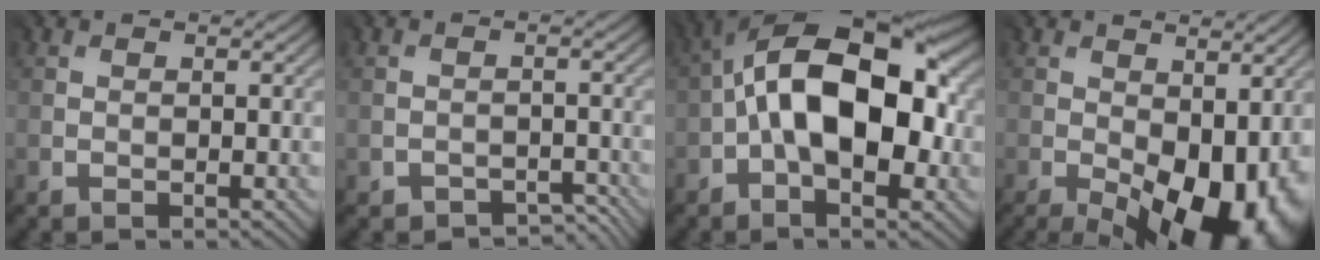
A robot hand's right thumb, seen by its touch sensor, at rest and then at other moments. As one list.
[{"total": 2.4, "force": [-2.2, 0.8, 0.0], "torque": [0.008, -0.003, -0.027]}, {"total": 15.9, "force": [-0.6, 8.3, 13.5], "torque": [-0.209, 0.040, -0.025]}, {"total": 15.8, "force": [-4.2, 9.1, 12.2], "torque": [-0.180, -0.045, -0.033]}]